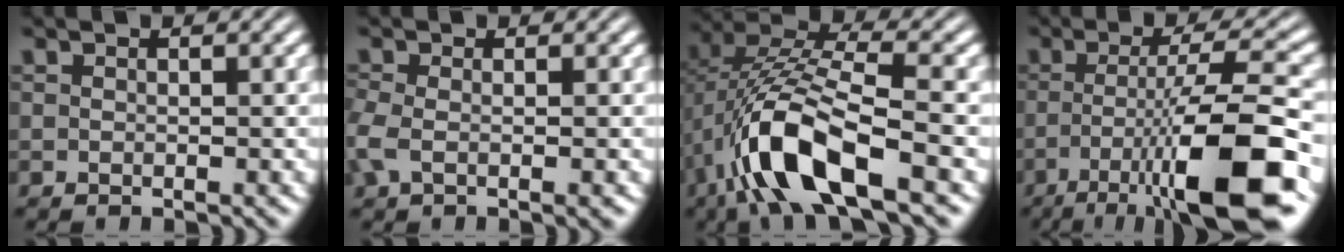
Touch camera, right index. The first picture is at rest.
{"total": 1.7, "force": [-0.7, 0.3, 1.5], "torque": [-0.044, -0.019, -0.001]}
{"total": 10.1, "force": [-0.8, 5.3, 8.5], "torque": [-0.182, -0.020, -0.007]}
{"total": 10.7, "force": [-4.5, 2.0, 9.5], "torque": [-0.145, -0.029, -0.049]}